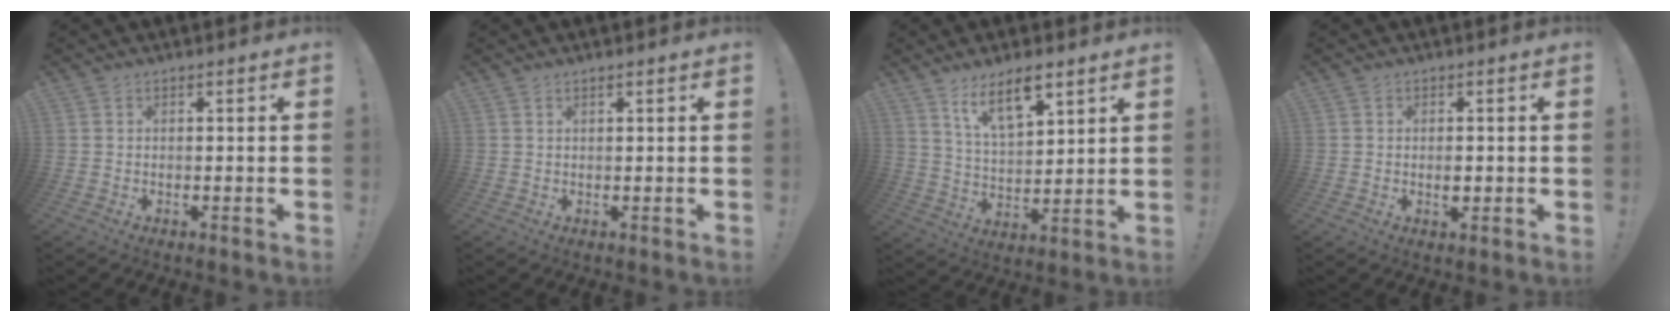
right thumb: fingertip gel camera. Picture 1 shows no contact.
{"total": 1.0, "force": [0.7, 0.0, 0.7], "torque": [-0.015, 0.001, 0.014]}
{"total": 10.9, "force": [7.5, 3.9, 6.8], "torque": [-0.111, -0.042, 0.134]}
{"total": 2.1, "force": [-0.3, 1.6, 1.4], "torque": [-0.007, -0.002, -0.008]}